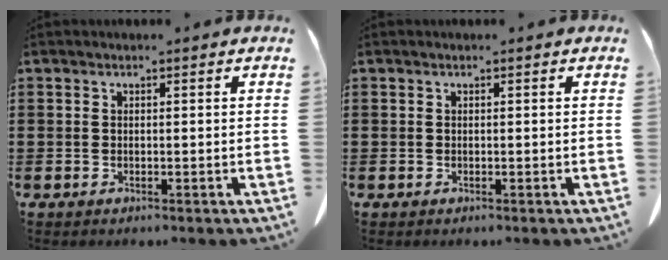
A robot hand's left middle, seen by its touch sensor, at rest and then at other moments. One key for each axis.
{"total": 0.0}